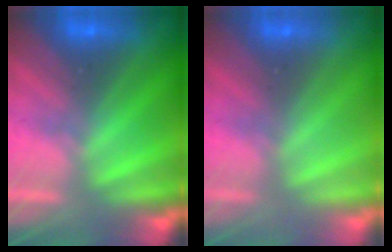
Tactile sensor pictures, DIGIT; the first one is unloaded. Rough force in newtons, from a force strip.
{"total": 2.9}